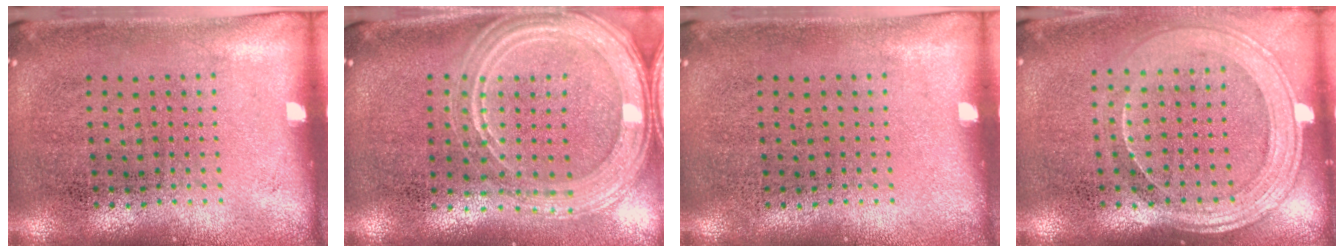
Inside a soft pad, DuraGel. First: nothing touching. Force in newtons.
{"total": 2.2, "press": 2.0, "slide": 0.8}
{"total": 0.0}
{"total": 1.9, "press": 1.7, "slide": 0.8}